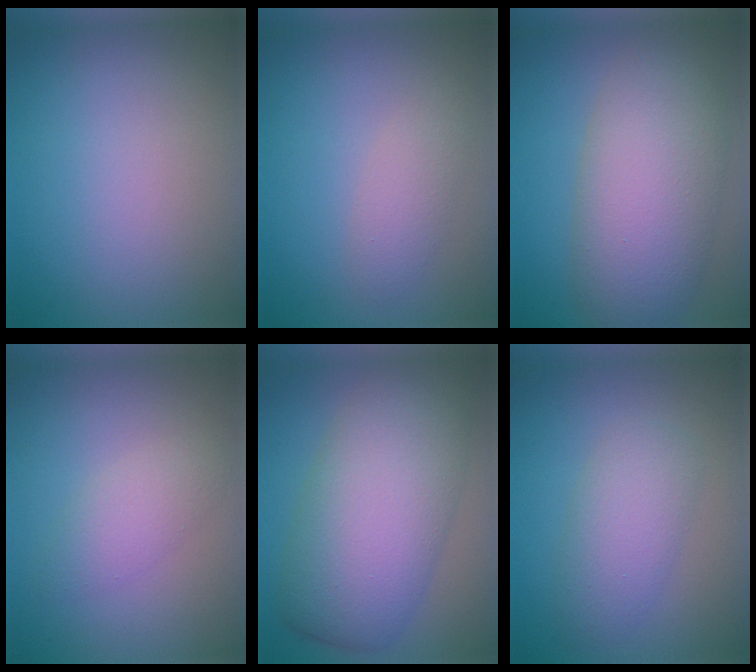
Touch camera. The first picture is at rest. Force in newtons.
{"total": 1.9, "press": 1.9, "slide": 0.0}
{"total": 8.5, "press": 8.5, "slide": 0.3}
{"total": 2.2, "press": 2.2, "slide": 0.0}
{"total": 10.0, "press": 10.0, "slide": 0.5}
{"total": 3.8, "press": 3.8, "slide": 0.1}